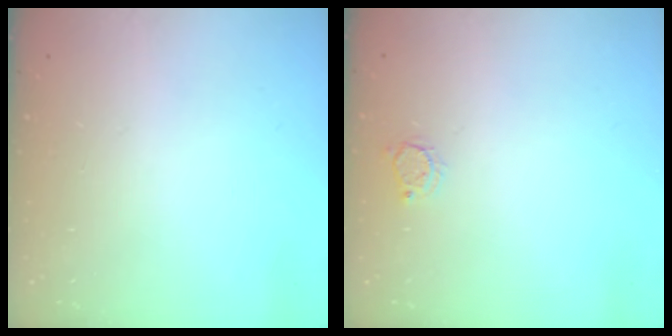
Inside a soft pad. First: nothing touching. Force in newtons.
{"total": 3.5, "press": 3.5, "slide": 0.3}